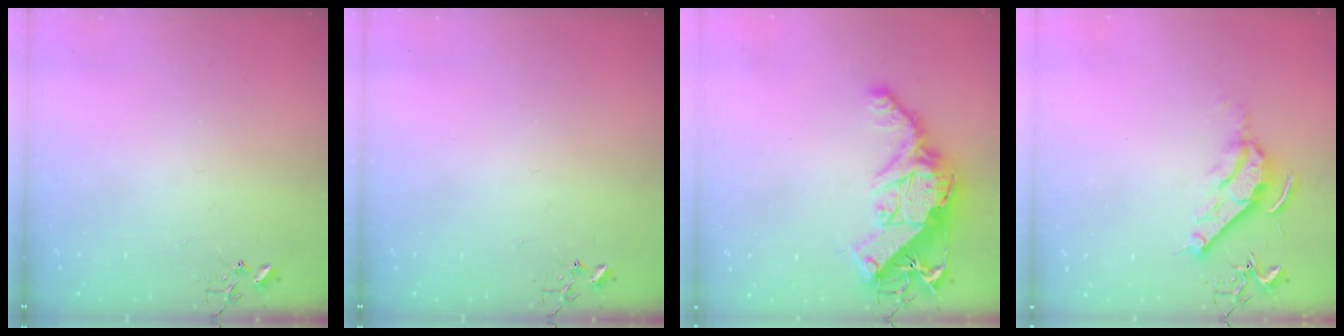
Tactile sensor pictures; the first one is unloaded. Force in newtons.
{"total": 0.0}
{"total": 18.1, "press": 18.0, "slide": 1.6}
{"total": 10.3, "press": 10.2, "slide": 1.3}